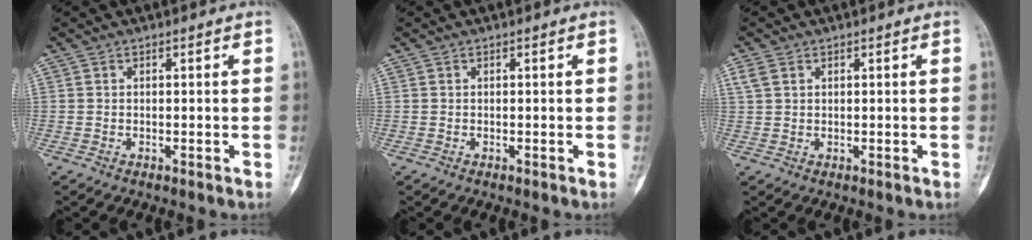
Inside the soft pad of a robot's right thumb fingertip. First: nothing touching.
{"total": 0.0}
{"total": 2.4, "force": [1.1, 1.6, 1.4], "torque": [-0.032, 0.008, 0.029]}